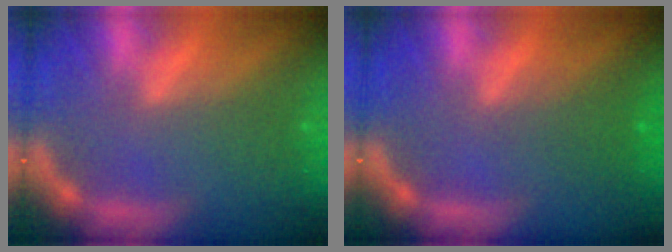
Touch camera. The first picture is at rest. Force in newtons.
{"total": 2.0}